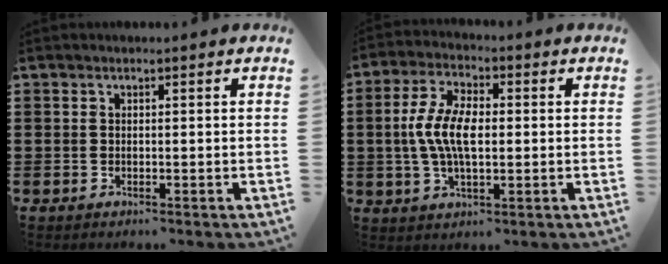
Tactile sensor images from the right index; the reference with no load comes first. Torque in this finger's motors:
{"motor_torque": [1.64, -0.50, 0.79, 0.21]}